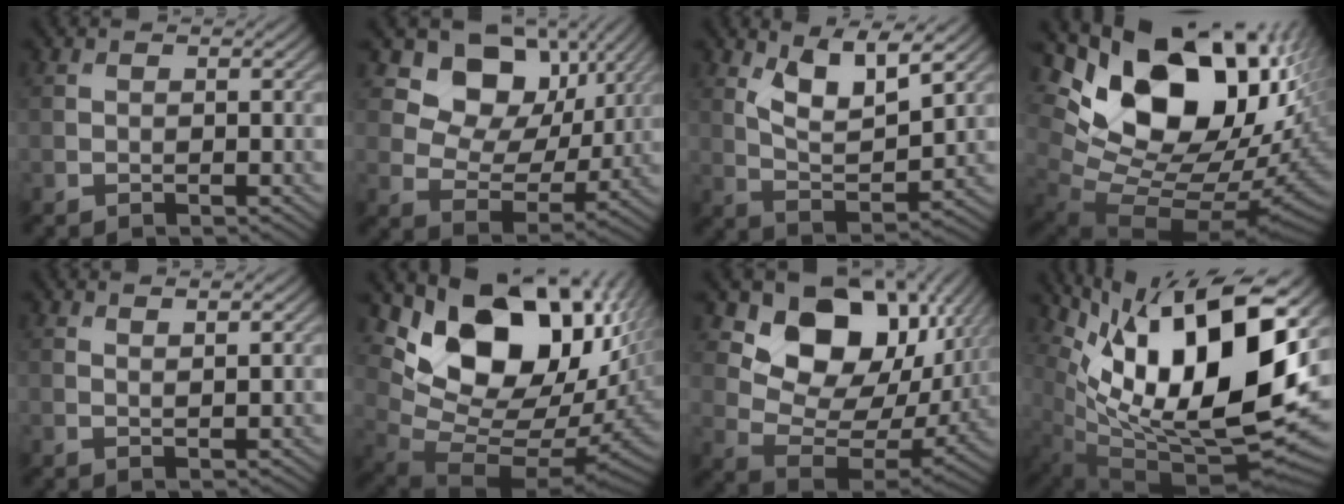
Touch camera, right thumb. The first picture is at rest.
{"total": 10.8, "force": [5.0, 7.7, 5.6], "torque": [-0.105, -0.003, 0.078]}
{"total": 8.0, "force": [4.3, 2.7, 6.2], "torque": [-0.126, -0.007, 0.088]}
{"total": 20.4, "force": [6.3, 12.5, 14.9], "torque": [-0.266, -0.009, 0.135]}
{"total": 1.4, "force": [1.1, 0.1, 1.0], "torque": [-0.019, 0.001, 0.017]}
{"total": 17.9, "force": [6.0, 11.0, 12.7], "torque": [-0.214, -0.013, 0.129]}
{"total": 13.8, "force": [6.1, 9.3, 8.2], "torque": [-0.134, -0.003, 0.111]}
{"total": 19.5, "force": [5.2, 8.1, 16.9], "torque": [-0.276, 0.014, 0.101]}